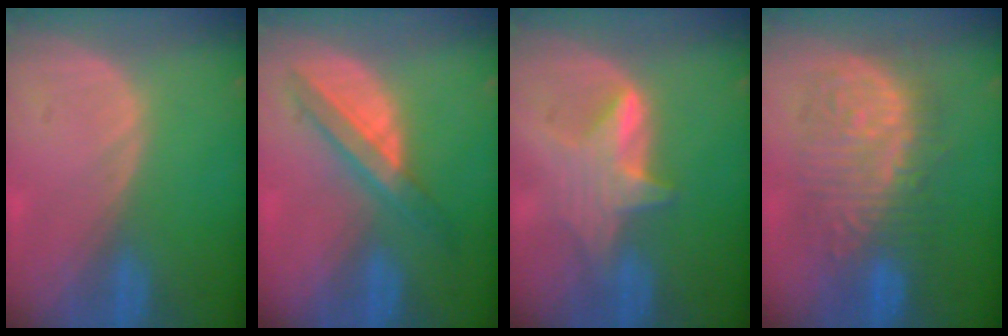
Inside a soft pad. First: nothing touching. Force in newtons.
{"total": 5.7, "press": 5.6, "slide": 1.4}
{"total": 5.4, "press": 5.4, "slide": 0.6}
{"total": 10.3, "press": 10.3, "slide": 0.5}